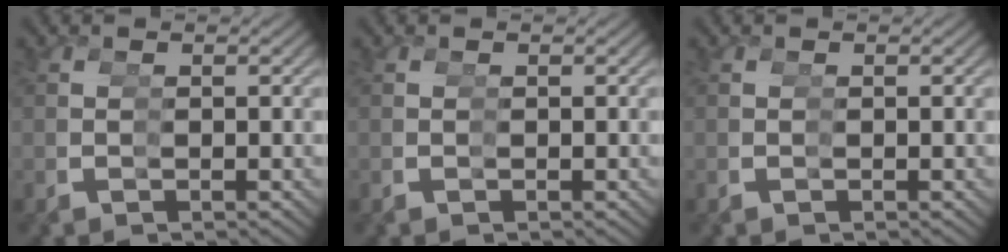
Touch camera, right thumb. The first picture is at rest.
{"total": 0.0}
{"total": 0.0}